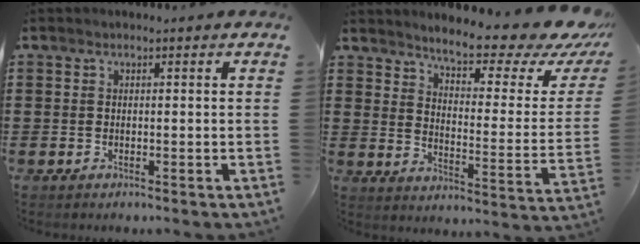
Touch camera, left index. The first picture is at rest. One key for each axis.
{"total": 7.9, "fx": 6.9, "fy": 0.7, "fz": 3.8, "tx": -0.080, "ty": -0.053, "tz": 0.111}